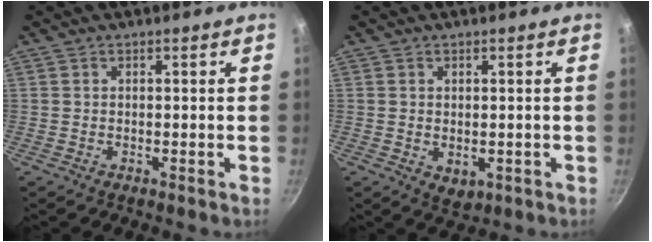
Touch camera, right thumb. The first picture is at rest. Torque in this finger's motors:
{"motor_torque": [-0.68, 0.32, -0.24, 0.14, -0.02]}